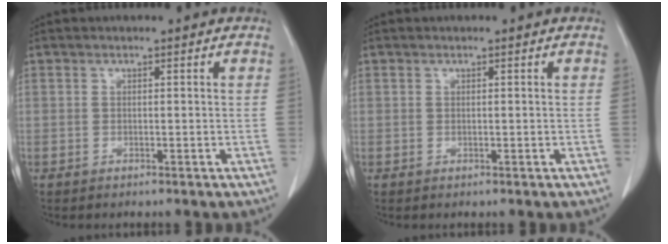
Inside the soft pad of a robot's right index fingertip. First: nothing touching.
{"total": 0.0}